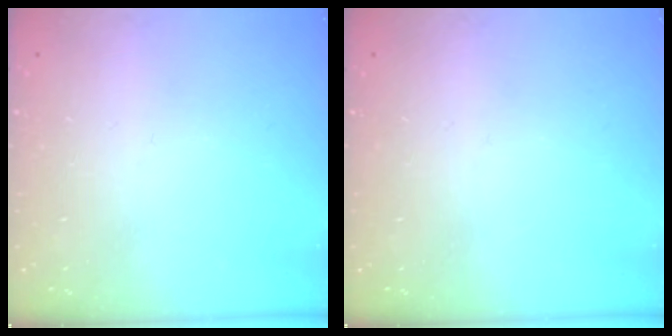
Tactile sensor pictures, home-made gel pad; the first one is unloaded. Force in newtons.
{"total": 0.0}